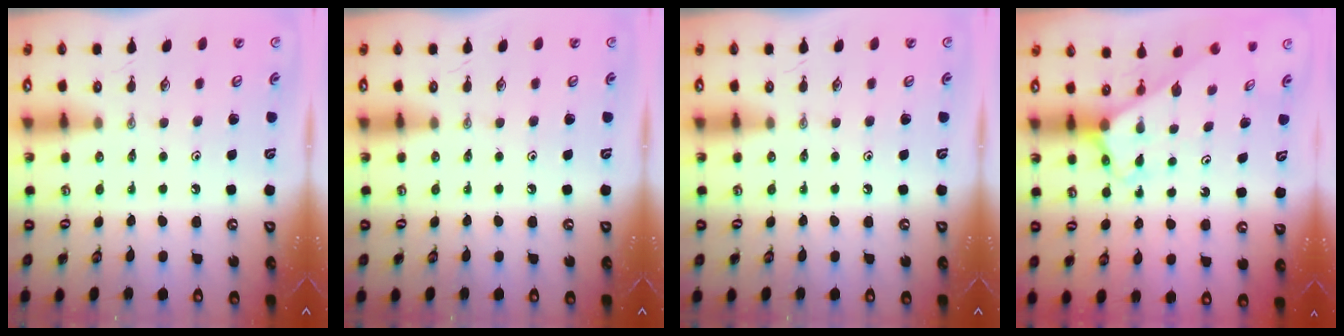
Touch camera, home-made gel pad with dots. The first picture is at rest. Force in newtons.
{"total": 0.0}
{"total": 0.0}
{"total": 2.7, "press": 2.7, "slide": 0.1}